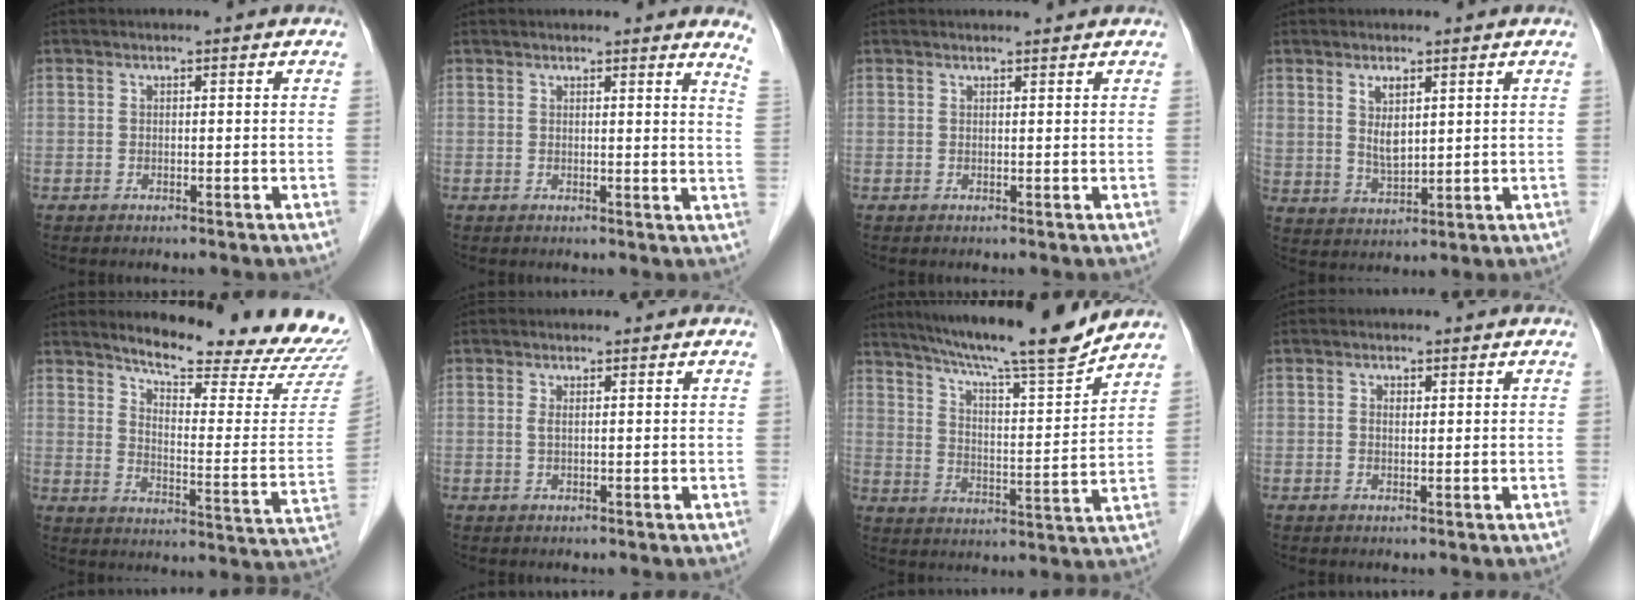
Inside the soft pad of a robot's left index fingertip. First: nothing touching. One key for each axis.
{"total": 5.4, "fx": 5.0, "fy": -0.5, "fz": 2.0, "tx": -0.020, "ty": -0.025, "tz": 0.031}
{"total": 2.5, "fx": 2.4, "fy": 0.0, "fz": 0.5, "tx": -0.008, "ty": 0.015, "tz": 0.031}
{"total": 4.5, "fx": 2.0, "fy": 1.9, "fz": 3.6, "tx": -0.075, "ty": -0.005, "tz": 0.046}
{"total": 20.7, "fx": 19.4, "fy": 1.6, "fz": 7.1, "tx": -0.099, "ty": -0.108, "tz": 0.235}
{"total": 0.7, "fx": 0.2, "fy": 0.1, "fz": 0.7, "tx": -0.022, "ty": -0.002, "tz": 0.003}
{"total": 16.2, "fx": 14.4, "fy": -0.7, "fz": 7.4, "tx": -0.123, "ty": -0.016, "tz": 0.217}
{"total": 0.8, "fx": 0.2, "fy": 0.5, "fz": 0.6, "tx": -0.015, "ty": 0.000, "tz": 0.004}